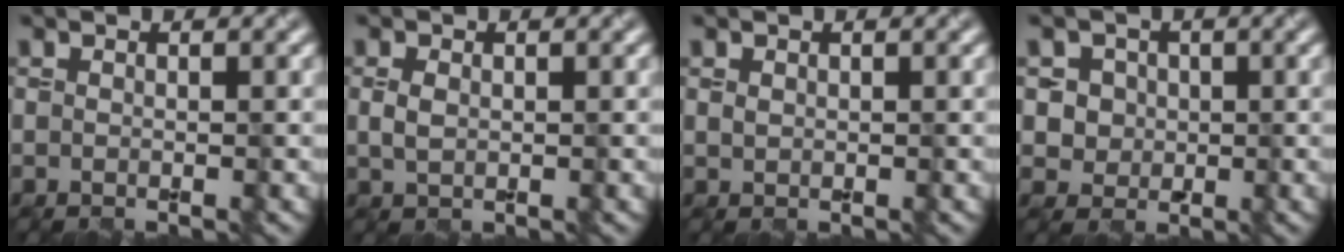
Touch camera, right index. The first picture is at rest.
{"total": 1.5, "force": [0.2, 1.1, 1.0], "torque": [-0.022, 0.001, 0.005]}
{"total": 0.5, "force": [0.3, 0.4, 0.2], "torque": [-0.005, -0.001, 0.007]}
{"total": 3.9, "force": [1.0, 3.5, 1.3], "torque": [-0.013, 0.011, 0.017]}